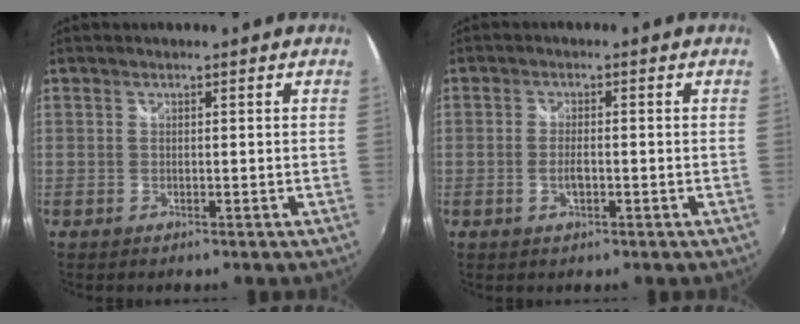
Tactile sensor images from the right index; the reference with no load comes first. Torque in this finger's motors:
{"motor_torque": [-0.21, -0.08, 0.01, 0.02]}